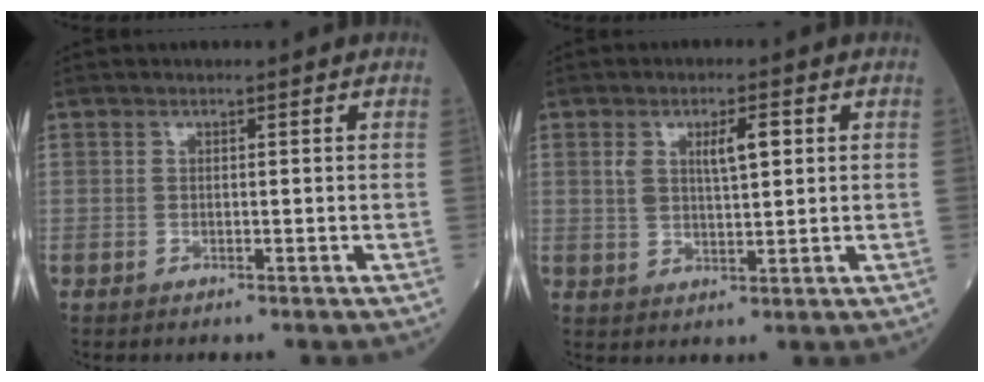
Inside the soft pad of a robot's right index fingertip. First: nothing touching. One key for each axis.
{"total": 5.0, "fx": 1.7, "fy": 1.5, "fz": 4.5, "tx": -0.082, "ty": 0.006, "tz": 0.033}